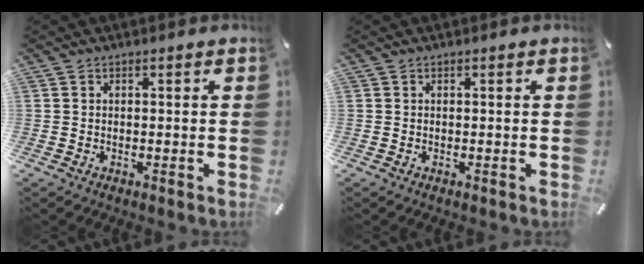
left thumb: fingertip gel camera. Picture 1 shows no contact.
{"total": 0.0}